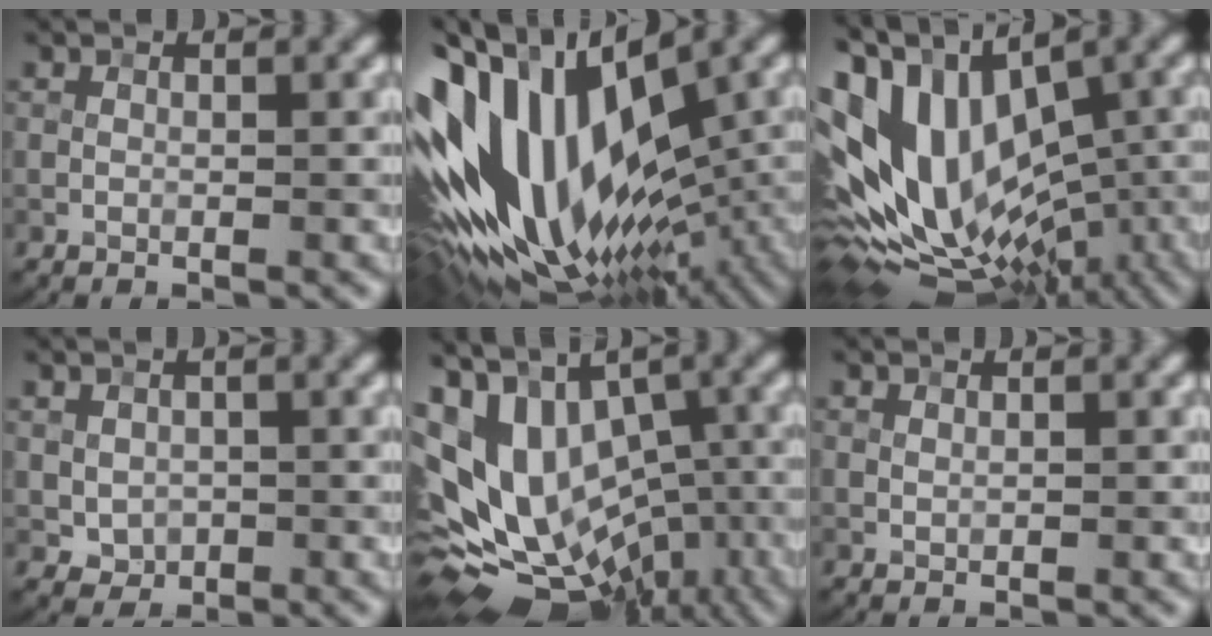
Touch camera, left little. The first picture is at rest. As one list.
[{"total": 16.9, "force": [0.0, 10.3, 13.3], "torque": [-0.274, -0.010, 0.016]}, {"total": 16.2, "force": [1.5, 9.7, 12.9], "torque": [-0.236, 0.004, 0.054]}, {"total": 1.8, "force": [0.0, 1.6, 0.9], "torque": [-0.017, -0.005, 0.002]}, {"total": 15.4, "force": [0.1, 10.2, 11.6], "torque": [-0.210, -0.004, 0.068]}, {"total": 0.0}]